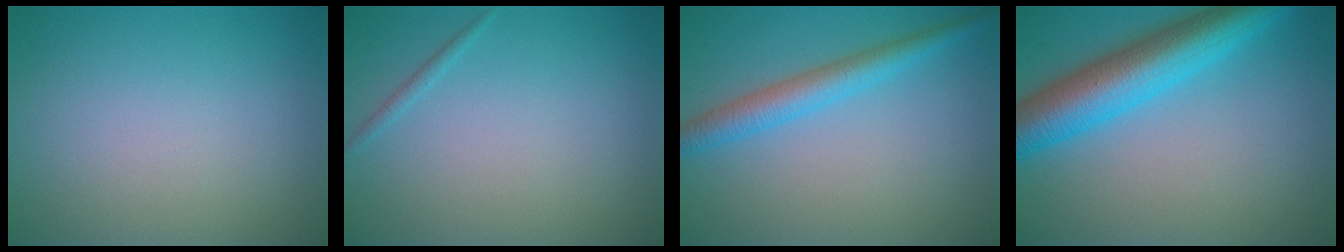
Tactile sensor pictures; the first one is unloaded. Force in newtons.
{"total": 0.6, "press": 0.6, "slide": 0.0}
{"total": 3.3, "press": 3.3, "slide": 0.1}
{"total": 8.1, "press": 8.1, "slide": 0.4}